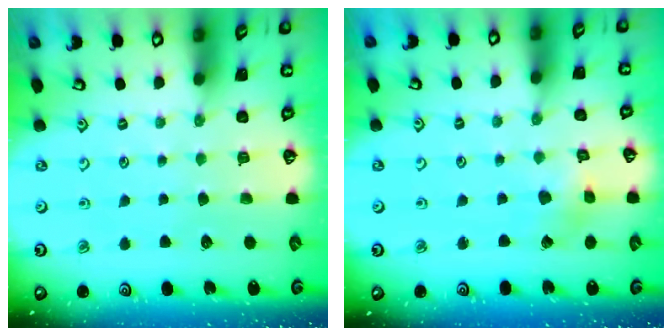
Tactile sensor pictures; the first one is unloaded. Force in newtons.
{"total": 2.7, "press": 2.6, "slide": 0.3}